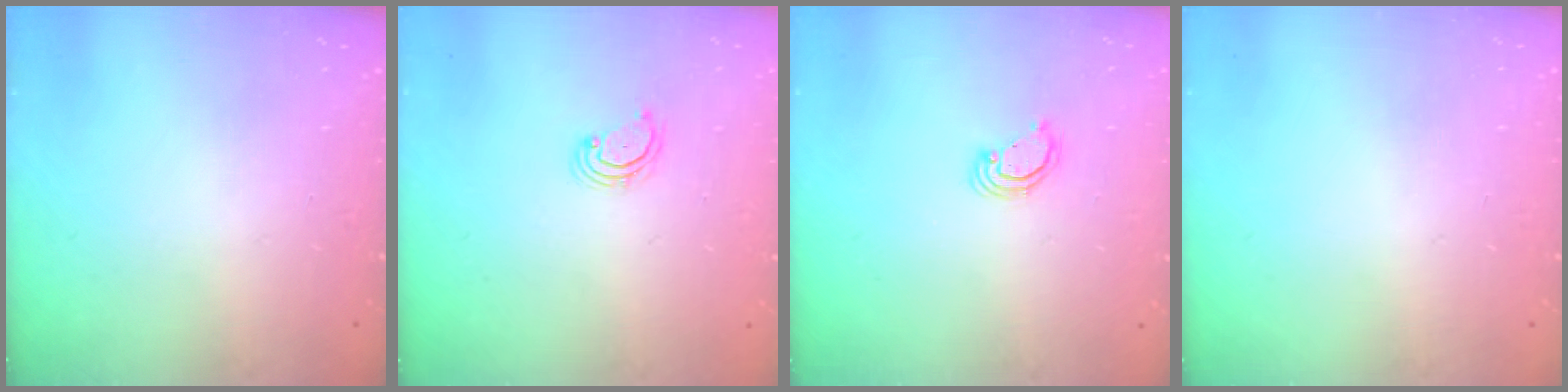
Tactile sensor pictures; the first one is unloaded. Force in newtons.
{"total": 3.1, "press": 3.1, "slide": 0.4}
{"total": 3.6, "press": 3.6, "slide": 0.2}
{"total": 0.0}